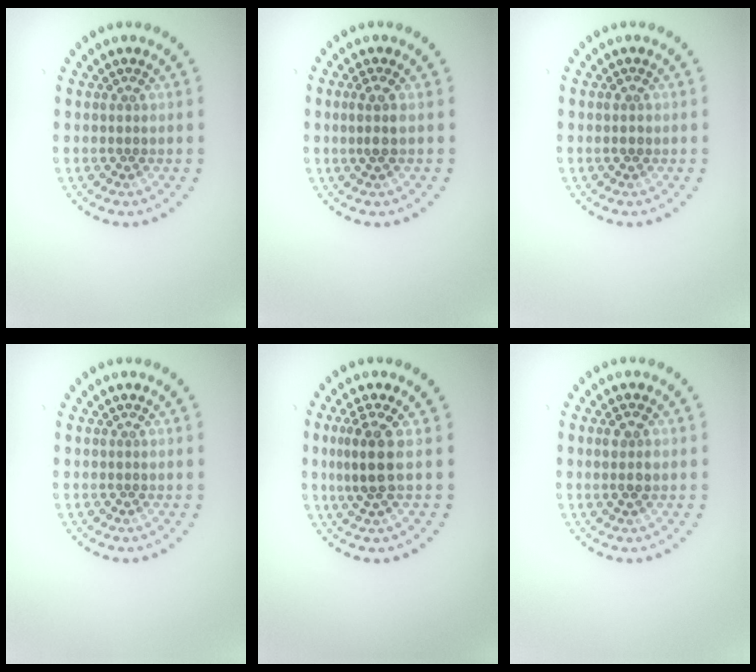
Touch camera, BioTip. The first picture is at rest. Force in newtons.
{"total": 1.6, "press": 1.3, "slide": 0.9}
{"total": 1.1, "press": 1.0, "slide": 0.3}
{"total": 0.0}
{"total": 2.9, "press": 2.4, "slide": 1.6}
{"total": 1.5, "press": 1.5, "slide": 0.4}